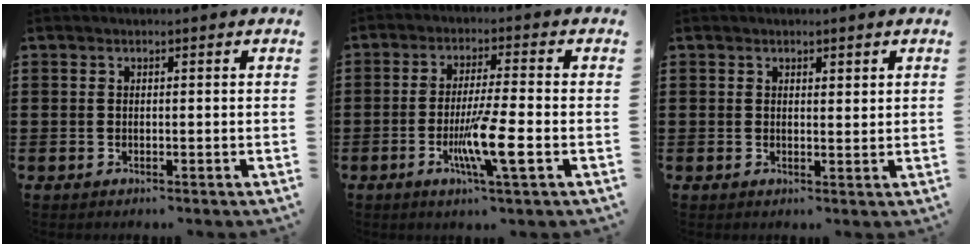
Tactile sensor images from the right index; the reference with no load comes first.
{"total": 9.6, "force": [-3.0, 0.7, 9.0], "torque": [-0.165, -0.015, -0.053]}
{"total": 1.2, "force": [1.0, 0.6, 0.2], "torque": [0.002, 0.001, 0.018]}